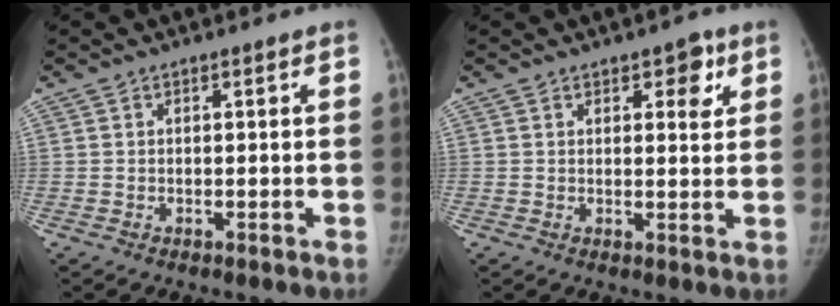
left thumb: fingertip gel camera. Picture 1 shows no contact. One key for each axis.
{"total": 4.4, "fx": 2.2, "fy": 2.4, "fz": 3.0, "tx": -0.012, "ty": -0.010, "tz": 0.025}